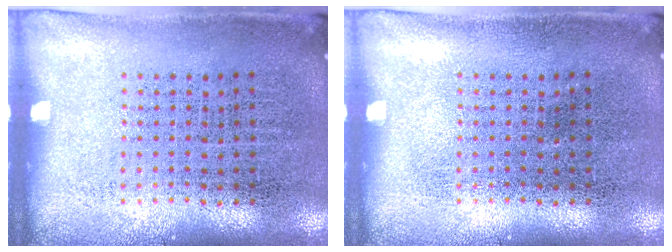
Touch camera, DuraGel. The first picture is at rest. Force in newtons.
{"total": 0.0}